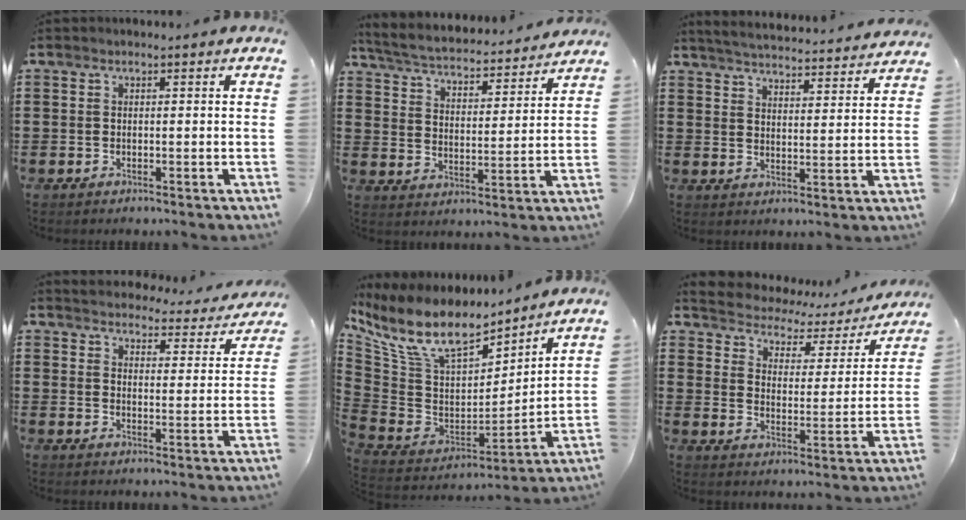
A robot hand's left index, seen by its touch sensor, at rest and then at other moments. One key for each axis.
{"total": 4.1, "fx": 4.0, "fy": 0.1, "fz": 0.8, "tx": -0.039, "ty": -0.032, "tz": 0.061}
{"total": 4.4, "fx": 4.3, "fy": -0.6, "fz": 0.3, "tx": -0.028, "ty": -0.037, "tz": 0.072}
{"total": 3.9, "fx": 3.9, "fy": 0.1, "fz": 0.2, "tx": -0.018, "ty": -0.033, "tz": 0.062}
{"total": 11.0, "fx": 7.8, "fy": 4.2, "fz": 6.5, "tx": -0.160, "ty": -0.052, "tz": 0.139}
{"total": 2.6, "fx": 2.3, "fy": 1.1, "fz": 0.2, "tx": -0.026, "ty": -0.024, "tz": 0.028}